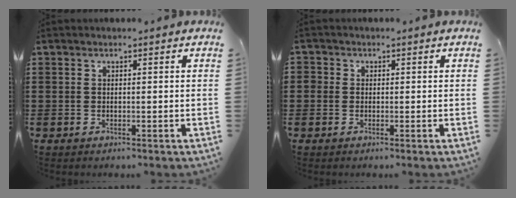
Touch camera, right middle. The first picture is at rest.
{"total": 1.1, "force": [0.0, 1.1, 0.0], "torque": [-0.003, 0.007, -0.001]}